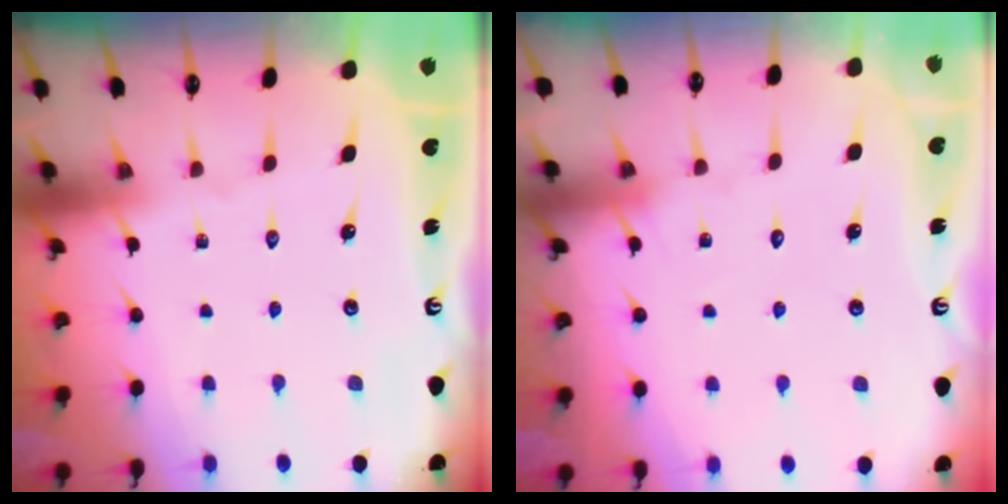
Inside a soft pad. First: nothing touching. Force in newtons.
{"total": 6.1, "press": 6.1, "slide": 0.5}